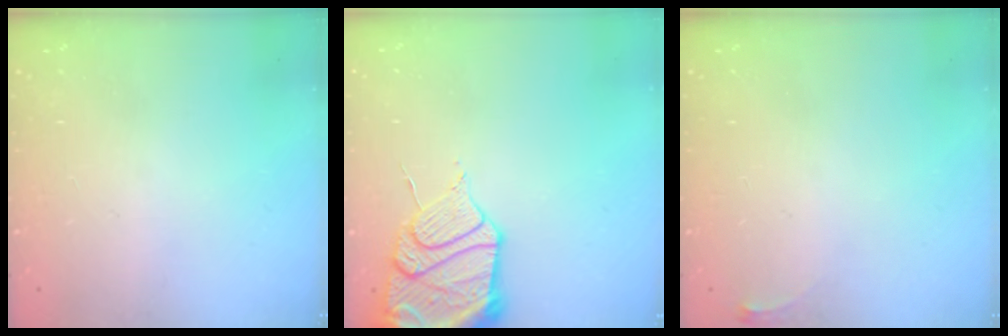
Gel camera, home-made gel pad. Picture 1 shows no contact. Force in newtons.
{"total": 16.9, "press": 16.3, "slide": 4.2}
{"total": 2.8, "press": 2.8, "slide": 0.4}